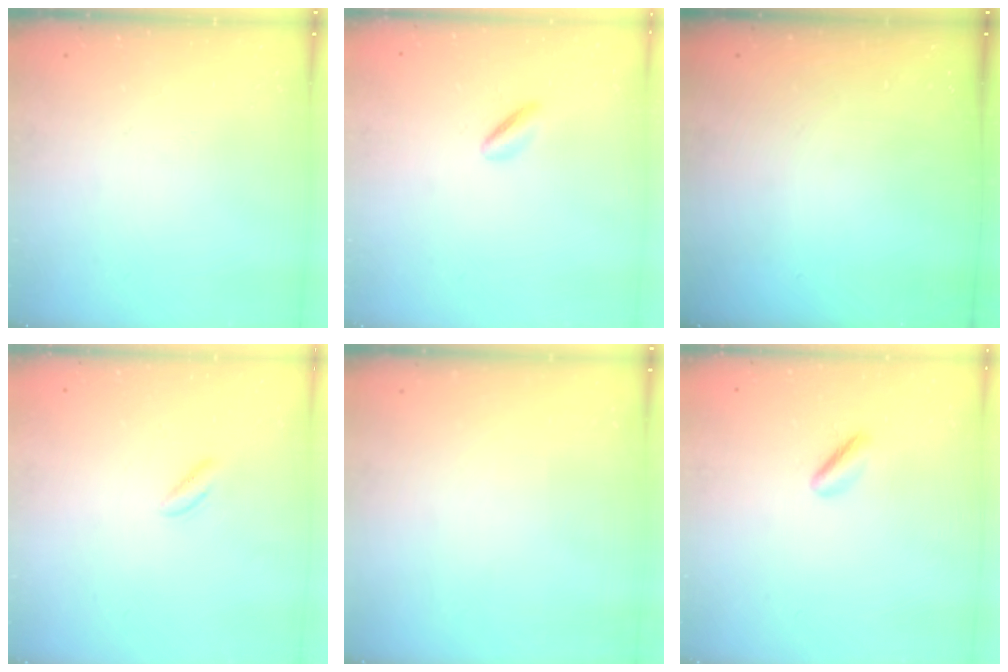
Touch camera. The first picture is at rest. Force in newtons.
{"total": 1.6, "press": 1.3, "slide": 0.8}
{"total": 0.0}
{"total": 1.5, "press": 1.3, "slide": 0.8}
{"total": 0.0}
{"total": 1.4, "press": 1.2, "slide": 0.7}